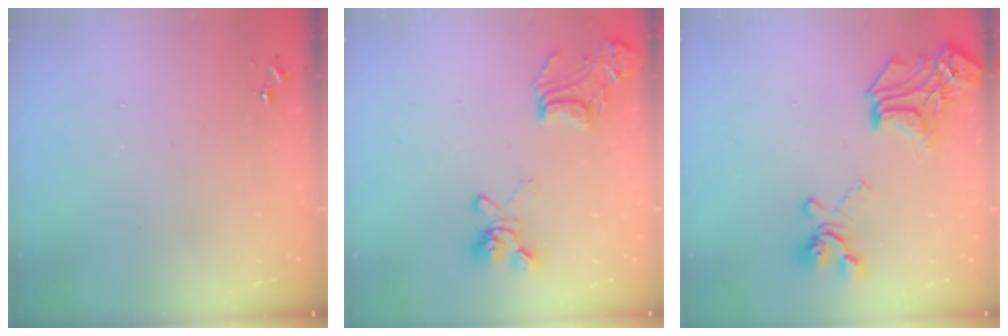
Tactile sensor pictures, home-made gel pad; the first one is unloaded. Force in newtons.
{"total": 15.8, "press": 15.7, "slide": 1.9}
{"total": 19.7, "press": 19.7, "slide": 1.4}